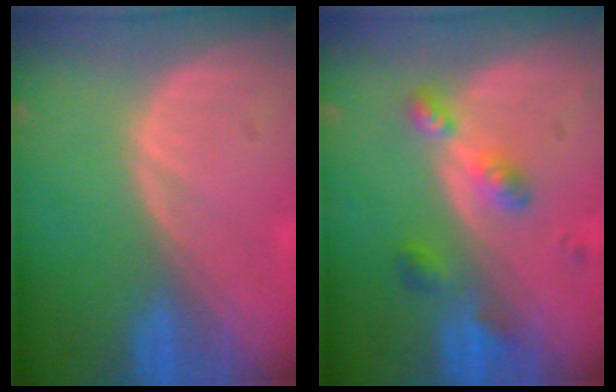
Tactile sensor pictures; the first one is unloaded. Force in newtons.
{"total": 4.6, "press": 4.5, "slide": 0.9}